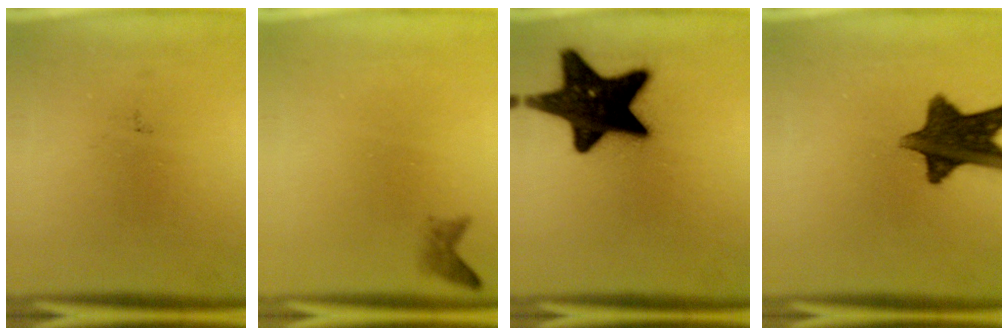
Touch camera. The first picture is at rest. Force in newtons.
{"total": 1.3}
{"total": 19.4}
{"total": 12.3}